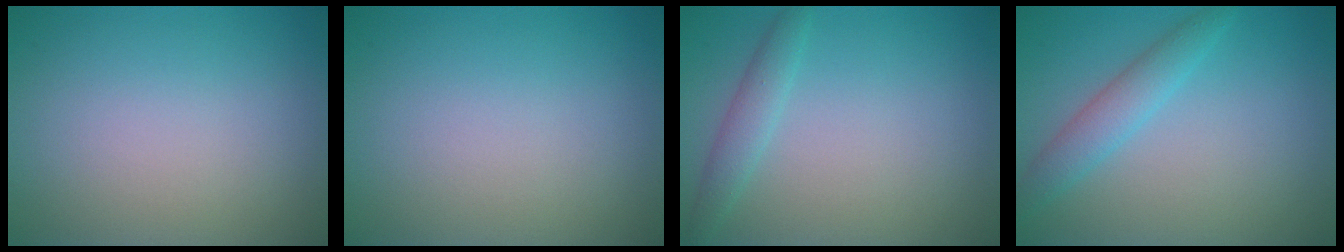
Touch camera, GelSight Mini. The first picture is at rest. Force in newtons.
{"total": 0.0}
{"total": 1.8, "press": 1.8, "slide": 0.2}
{"total": 2.6, "press": 2.6, "slide": 0.0}